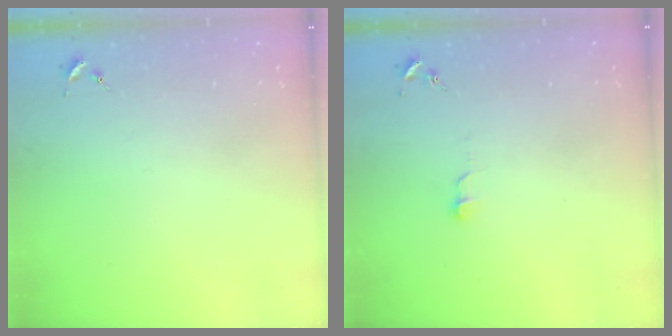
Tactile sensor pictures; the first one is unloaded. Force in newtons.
{"total": 4.0, "press": 4.0, "slide": 0.3}